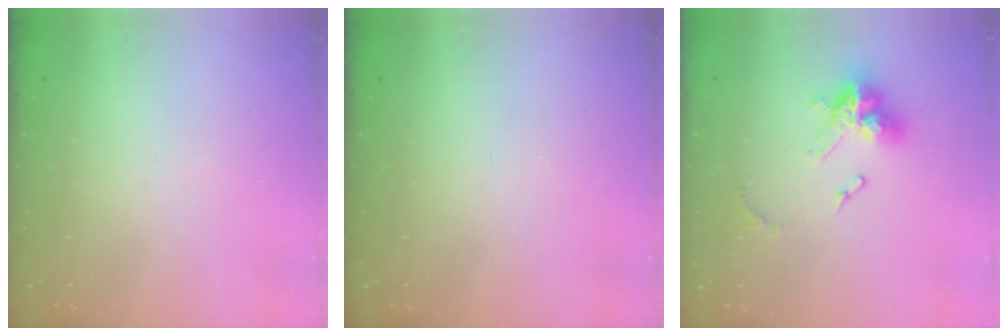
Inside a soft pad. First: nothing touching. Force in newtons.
{"total": 0.0}
{"total": 12.8, "press": 12.7, "slide": 1.4}